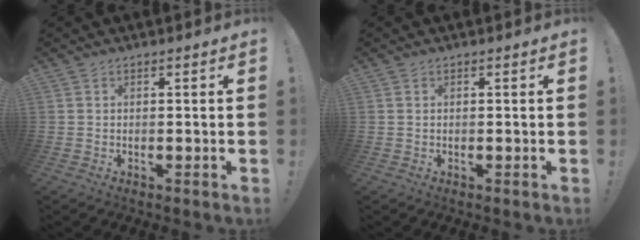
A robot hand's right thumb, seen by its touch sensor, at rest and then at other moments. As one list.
[{"total": 0.0}]